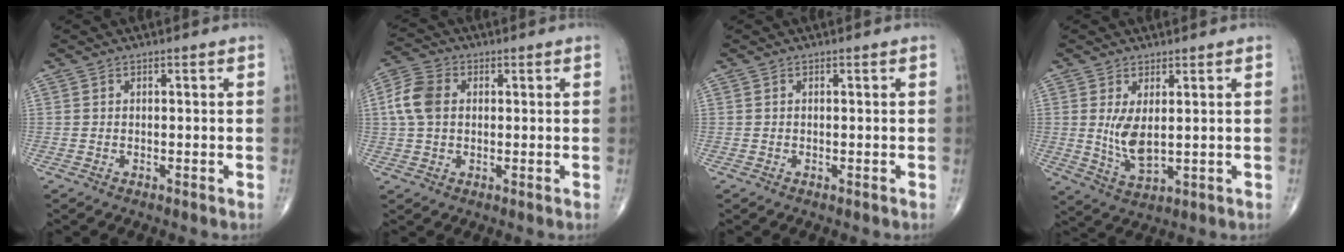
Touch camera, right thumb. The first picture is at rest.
{"total": 7.2, "force": [1.0, 5.2, 5.0], "torque": [-0.107, 0.015, 0.014]}
{"total": 0.0}
{"total": 6.0, "force": [1.0, 2.5, 5.4], "torque": [-0.102, -0.020, 0.030]}